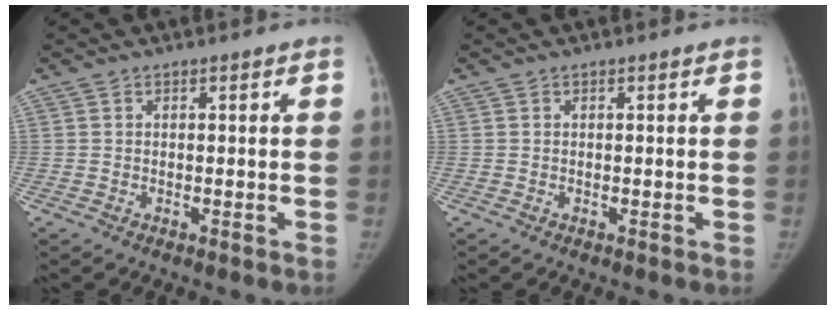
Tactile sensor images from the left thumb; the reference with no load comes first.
{"total": 0.0}